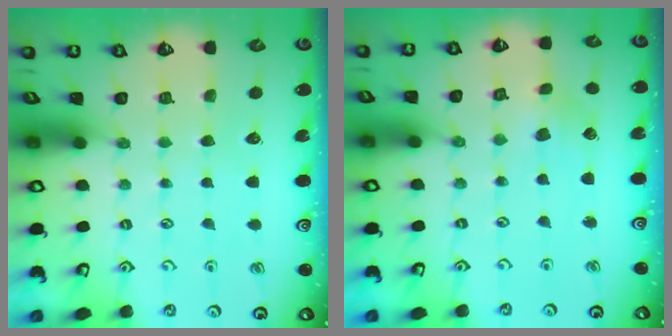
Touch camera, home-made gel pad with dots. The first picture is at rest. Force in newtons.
{"total": 1.9, "press": 1.9, "slide": 0.2}